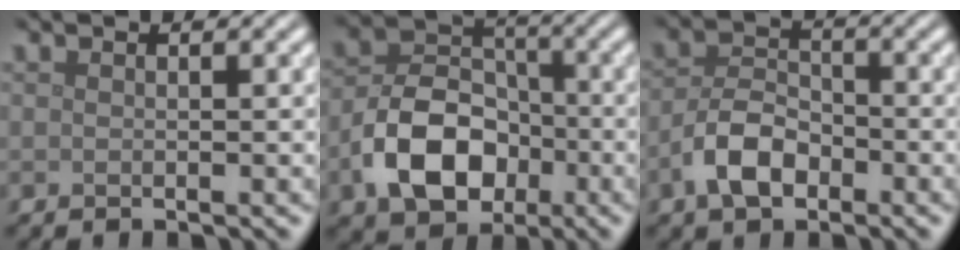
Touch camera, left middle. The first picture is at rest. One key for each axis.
{"total": 7.8, "fx": -2.9, "fy": 5.4, "fz": 4.8, "tx": -0.087, "ty": 0.001, "tz": -0.057}
{"total": 4.3, "fx": -2.2, "fy": 2.5, "fz": 2.7, "tx": -0.048, "ty": 0.006, "tz": -0.047}